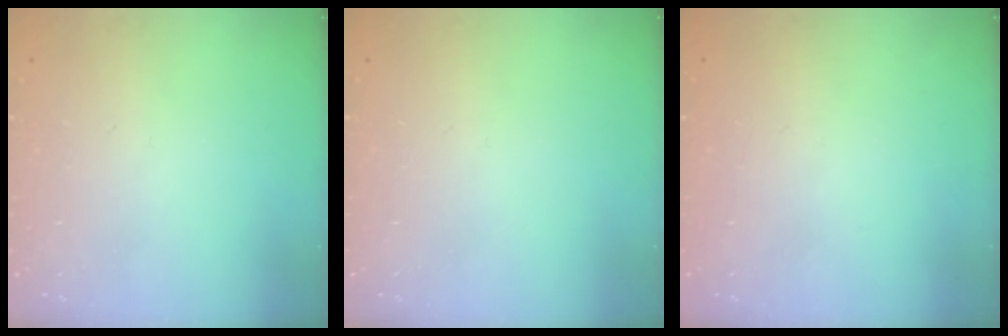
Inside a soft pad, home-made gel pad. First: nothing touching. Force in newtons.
{"total": 0.0}
{"total": 0.0}